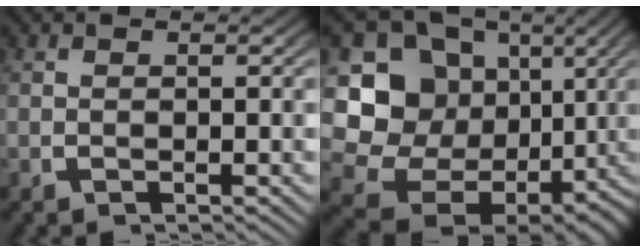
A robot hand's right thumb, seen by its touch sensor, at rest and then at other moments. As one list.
[{"total": 16.5, "force": [-0.4, 13.0, 10.1], "torque": [-0.202, -0.045, 0.009]}]